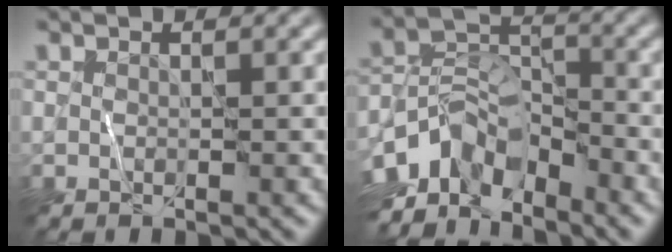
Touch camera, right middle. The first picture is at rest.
{"total": 7.8, "force": [-4.7, 4.4, 4.4], "torque": [-0.064, 0.001, -0.100]}